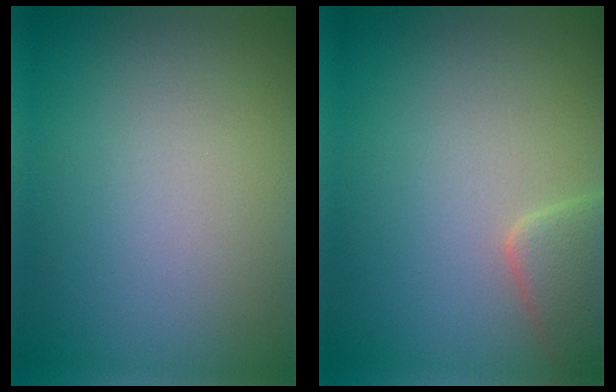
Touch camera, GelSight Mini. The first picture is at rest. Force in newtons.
{"total": 3.0, "press": 3.0, "slide": 0.2}